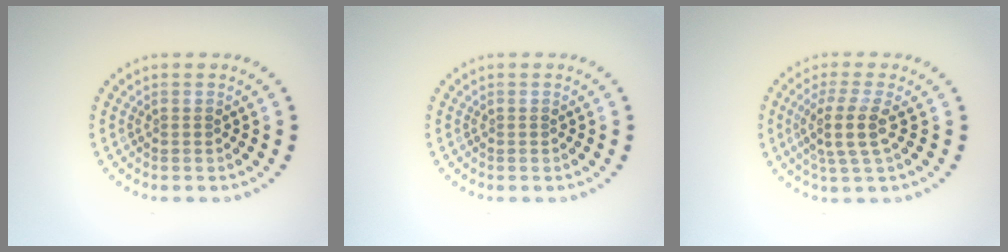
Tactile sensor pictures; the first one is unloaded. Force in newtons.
{"total": 0.0}
{"total": 3.3, "press": 2.5, "slide": 2.1}